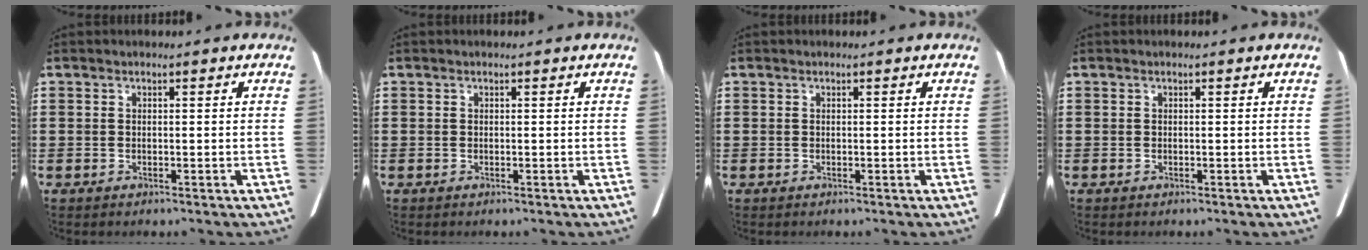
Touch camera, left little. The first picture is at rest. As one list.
[{"total": 0.0}, {"total": 0.0}, {"total": 0.0}]